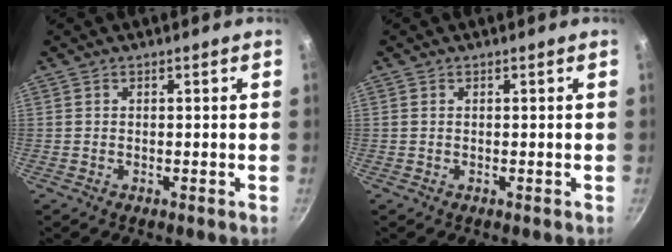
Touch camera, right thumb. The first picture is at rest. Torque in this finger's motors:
{"motor_torque": [-0.18, 0.13, 0.24, 0.08, 0.08]}